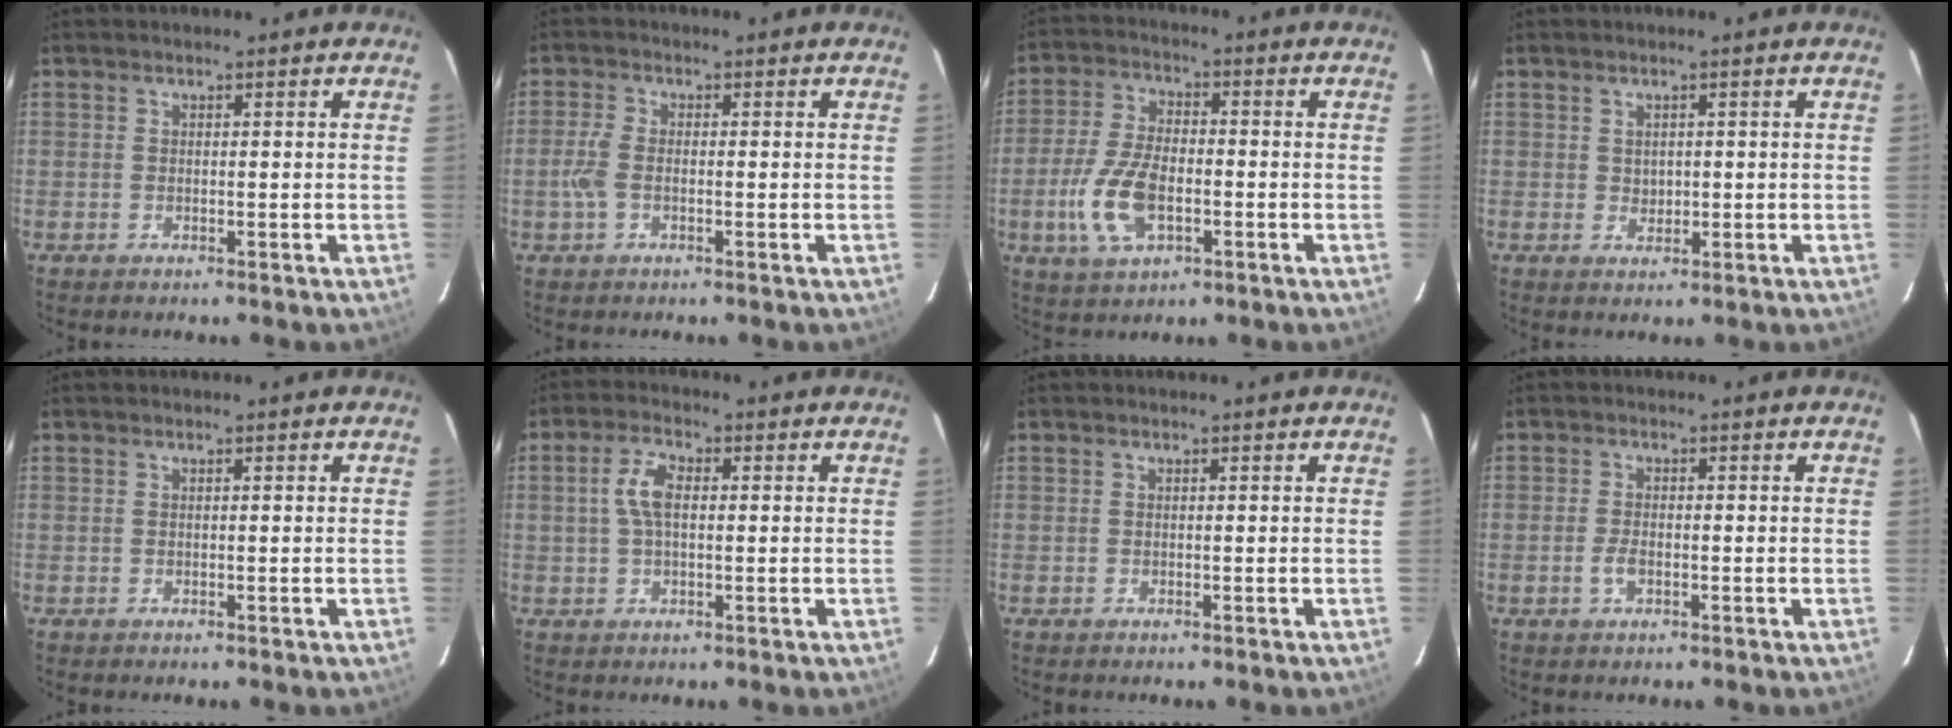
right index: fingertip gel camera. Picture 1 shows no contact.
{"total": 3.5, "force": [-1.0, 1.6, 2.9], "torque": [-0.073, 0.005, -0.022]}
{"total": 11.3, "force": [-3.3, 5.7, 9.2], "torque": [-0.202, 0.000, -0.058]}
{"total": 1.6, "force": [0.3, 1.4, 0.6], "torque": [-0.007, 0.004, 0.007]}
{"total": 0.0}
{"total": 5.0, "force": [0.5, 2.3, 4.4], "torque": [-0.090, 0.011, 0.010]}
{"total": 0.0}
{"total": 2.5, "force": [-1.0, 1.2, 2.0], "torque": [-0.044, 0.001, -0.019]}